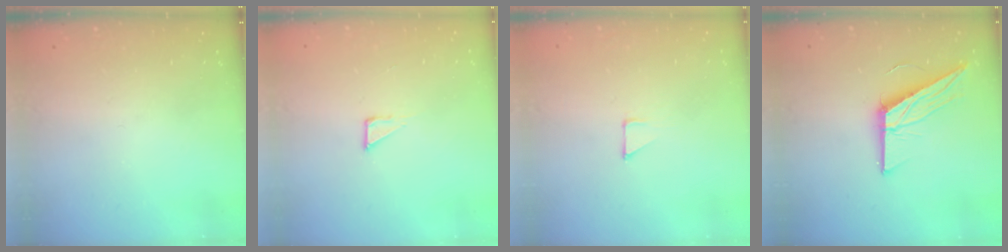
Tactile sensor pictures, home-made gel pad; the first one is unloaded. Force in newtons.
{"total": 2.1, "press": 2.1, "slide": 0.1}
{"total": 3.1, "press": 3.1, "slide": 0.3}
{"total": 13.3, "press": 13.3, "slide": 0.7}